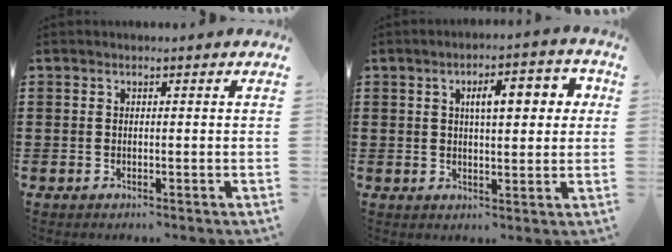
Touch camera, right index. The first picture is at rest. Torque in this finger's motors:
{"motor_torque": [0.70, -0.50, 0.43, 0.14]}